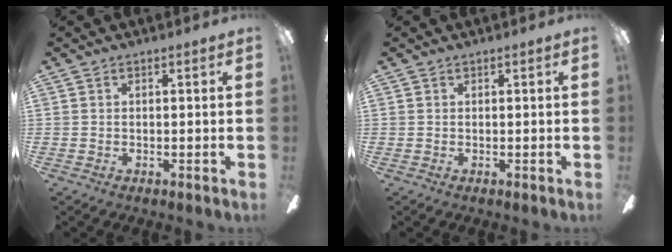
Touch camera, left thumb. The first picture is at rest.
{"total": 0.0}